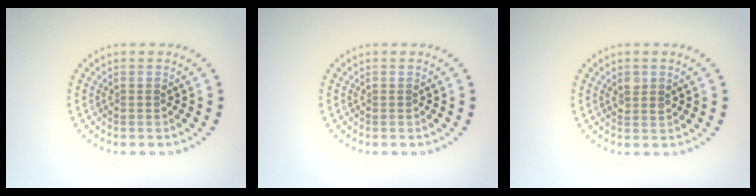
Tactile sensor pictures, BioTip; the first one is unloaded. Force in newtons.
{"total": 0.0}
{"total": 1.3, "press": 1.2, "slide": 0.4}